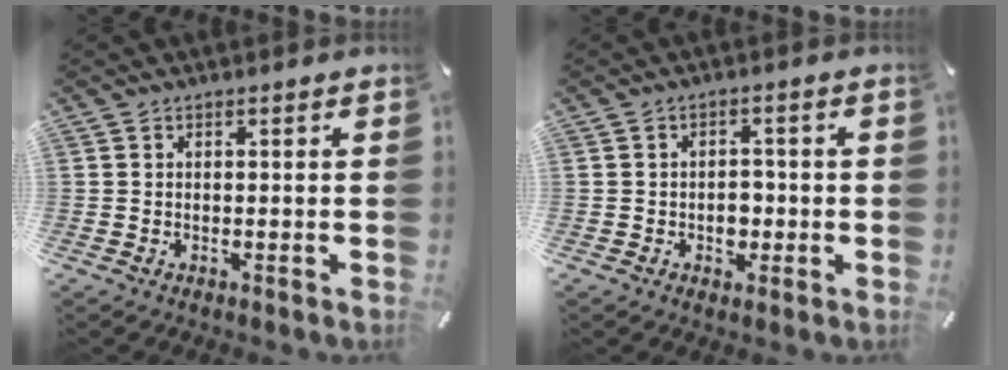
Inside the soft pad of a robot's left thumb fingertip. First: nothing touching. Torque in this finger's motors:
{"motor_torque": [0.49, 1.11, -0.05, 0.00, 0.08]}